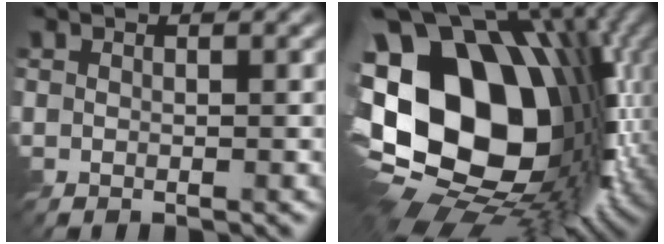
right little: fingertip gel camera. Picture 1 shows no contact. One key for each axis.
{"total": 20.6, "fx": 0.2, "fy": 14.4, "fz": 14.8, "tx": -0.257, "ty": -0.004, "tz": 0.022}